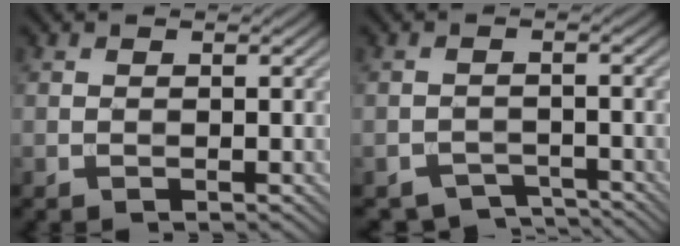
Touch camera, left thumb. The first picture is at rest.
{"total": 3.5, "force": [-3.1, 1.5, 0.9], "torque": [-0.012, -0.007, -0.051]}